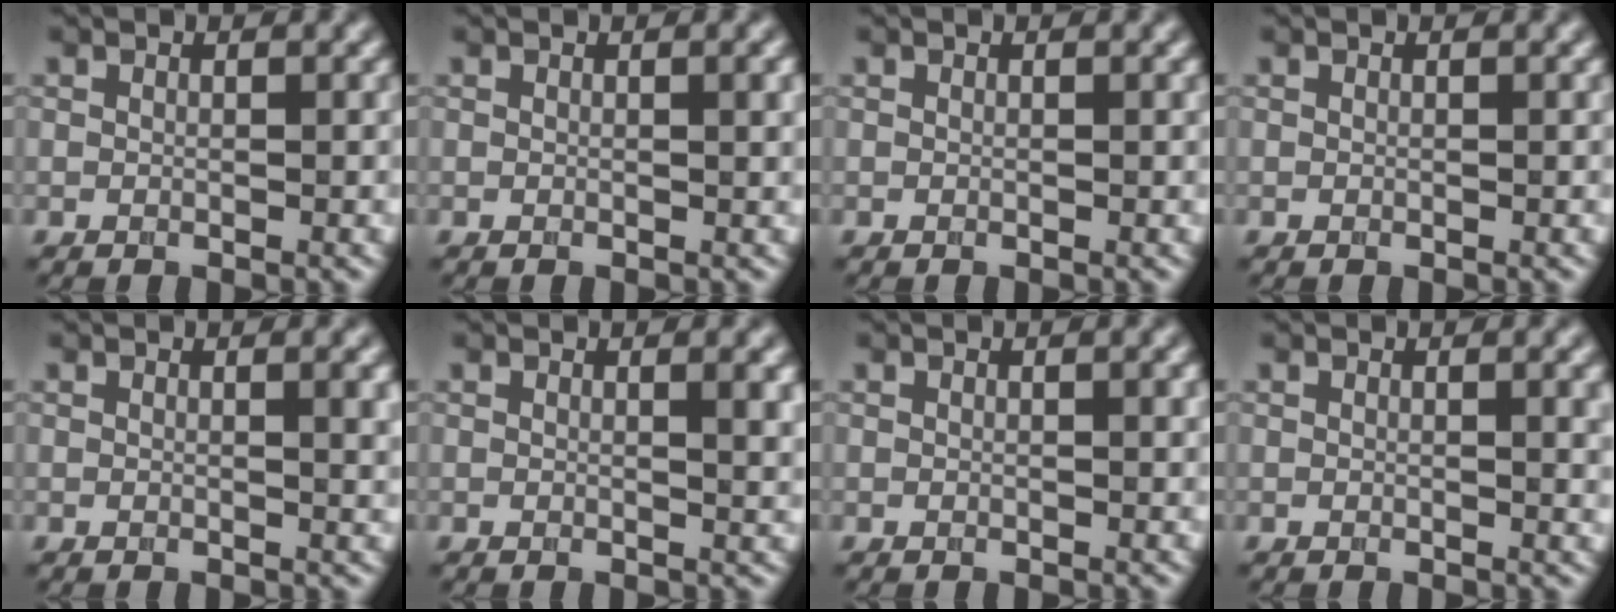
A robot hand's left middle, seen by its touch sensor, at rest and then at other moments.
{"total": 1.2, "force": [0.3, 0.3, 1.2], "torque": [-0.015, 0.002, 0.003]}
{"total": 0.0}
{"total": 0.0}
{"total": 2.1, "force": [0.5, 0.6, 1.9], "torque": [-0.016, 0.003, 0.004]}
{"total": 2.5, "force": [0.8, 0.8, 2.2], "torque": [-0.017, 0.002, 0.008]}
{"total": 0.6, "force": [0.2, 0.1, 0.5], "torque": [-0.006, 0.001, 0.001]}
{"total": 1.9, "force": [0.4, 0.5, 1.8], "torque": [-0.016, 0.001, 0.003]}